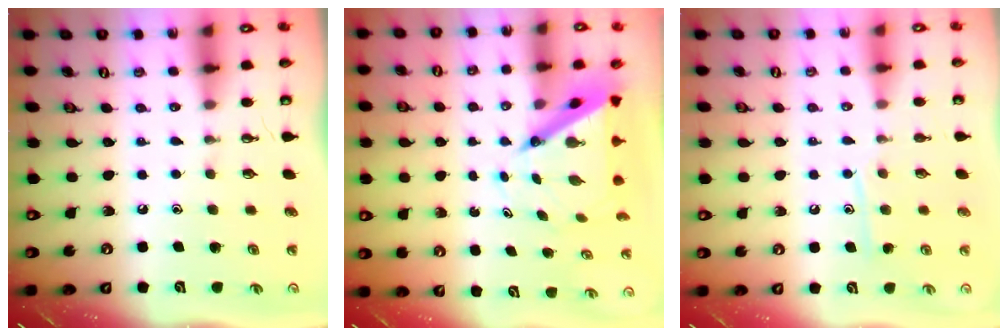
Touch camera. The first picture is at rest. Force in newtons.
{"total": 7.2, "press": 7.1, "slide": 0.7}
{"total": 7.9, "press": 7.9, "slide": 0.6}